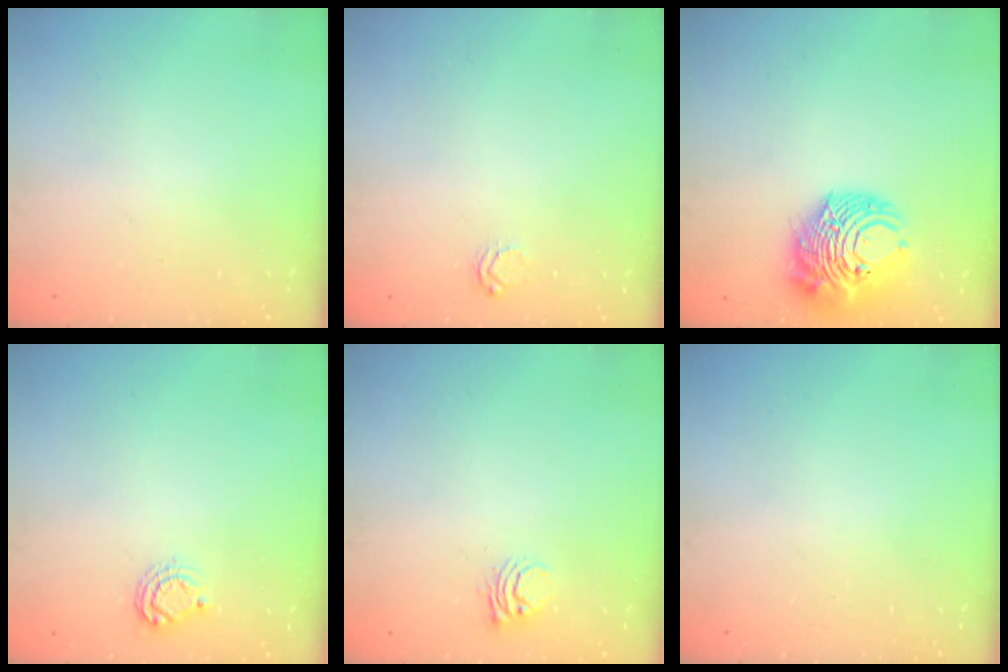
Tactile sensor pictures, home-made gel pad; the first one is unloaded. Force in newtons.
{"total": 4.6, "press": 4.5, "slide": 0.7}
{"total": 14.6, "press": 14.5, "slide": 1.7}
{"total": 6.9, "press": 6.8, "slide": 0.6}
{"total": 5.0, "press": 5.0, "slide": 0.4}
{"total": 0.0}